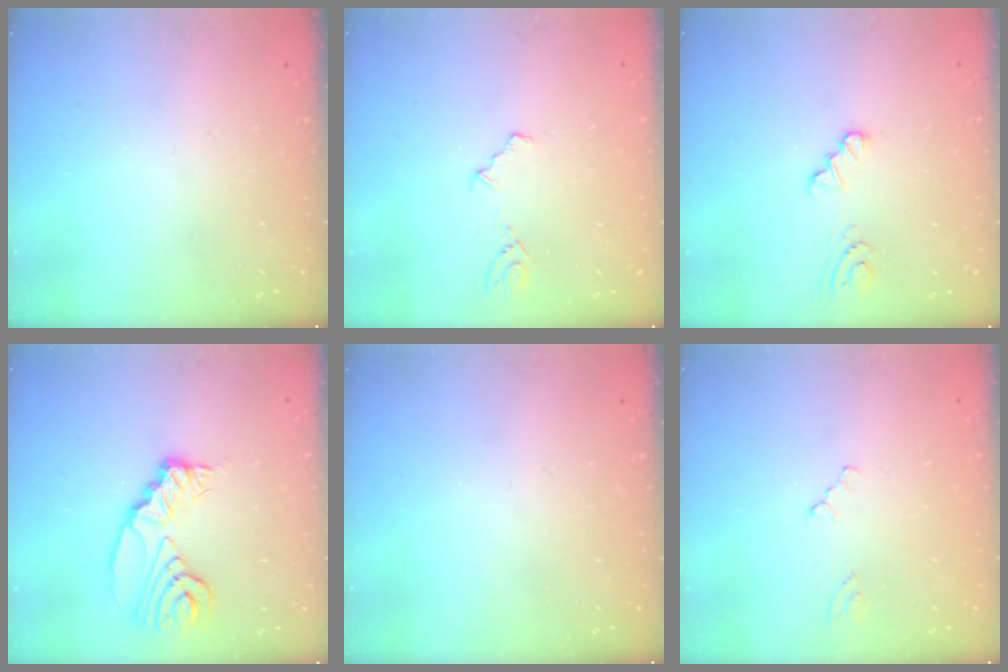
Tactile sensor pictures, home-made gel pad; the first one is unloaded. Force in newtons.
{"total": 5.7, "press": 5.5, "slide": 1.6}
{"total": 1.4, "press": 1.4, "slide": 0.2}
{"total": 10.4, "press": 10.4, "slide": 1.2}
{"total": 0.0}
{"total": 0.7, "press": 0.6, "slide": 0.2}